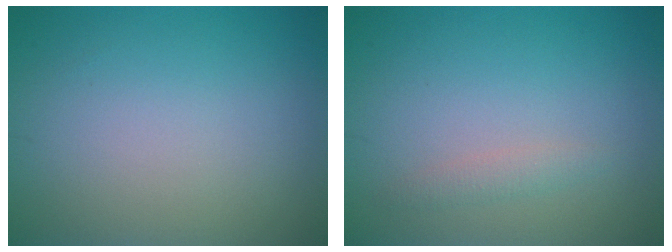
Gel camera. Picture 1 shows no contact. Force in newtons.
{"total": 1.1, "press": 1.1, "slide": 0.0}